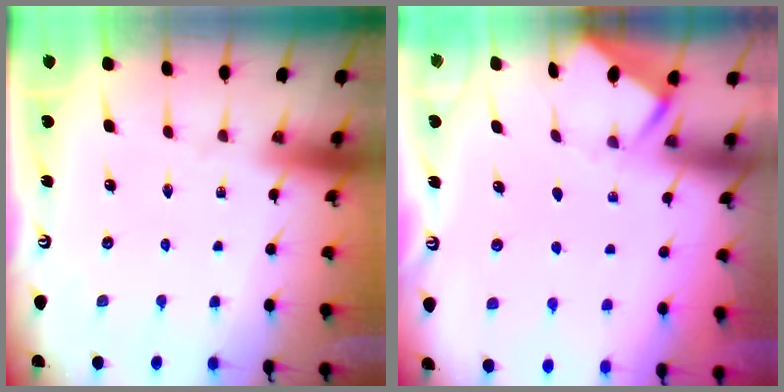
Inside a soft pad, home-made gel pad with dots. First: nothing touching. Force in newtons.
{"total": 2.9, "press": 2.9, "slide": 0.3}